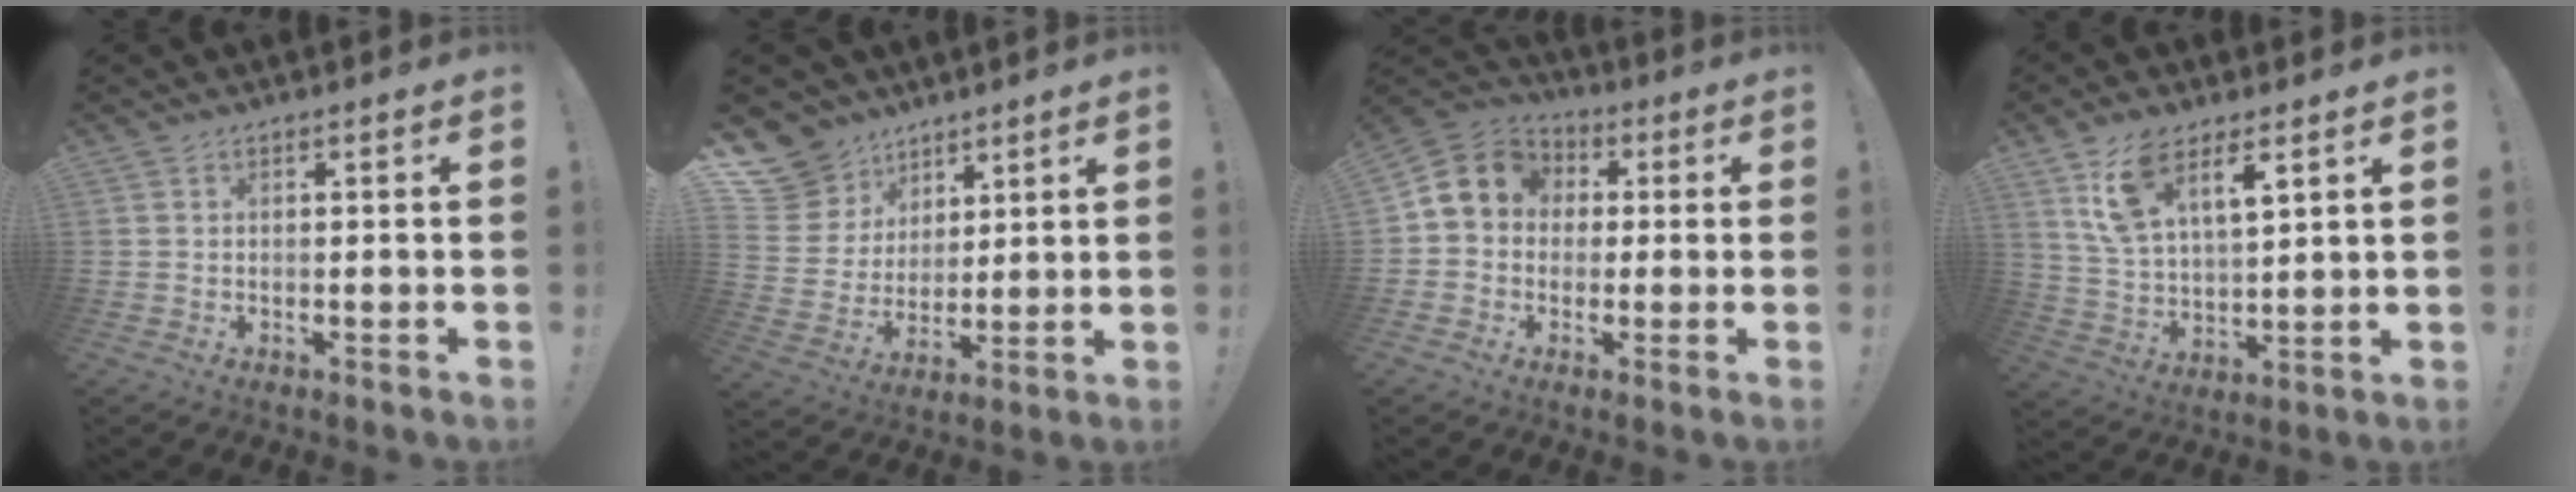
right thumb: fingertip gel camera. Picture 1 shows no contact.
{"total": 11.5, "force": [7.2, 8.8, 1.9], "torque": [-0.042, -0.054, 0.152]}
{"total": 9.8, "force": [1.4, 8.5, 4.7], "torque": [-0.077, 0.010, 0.033]}
{"total": 11.9, "force": [7.7, 5.1, 7.5], "torque": [-0.135, -0.031, 0.143]}